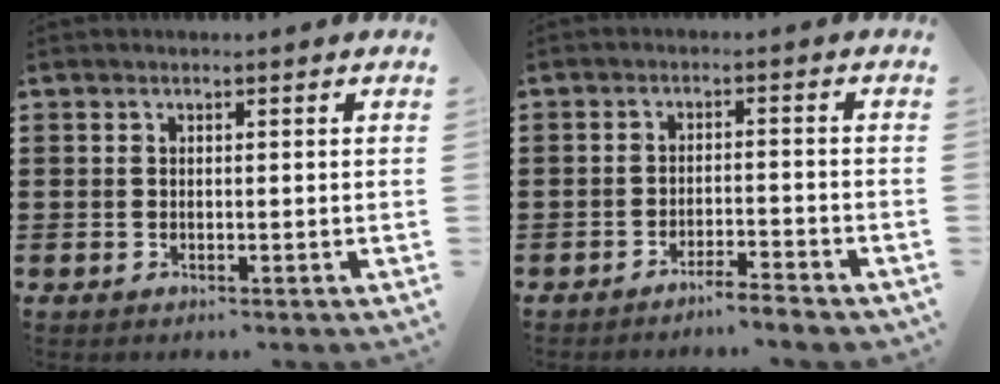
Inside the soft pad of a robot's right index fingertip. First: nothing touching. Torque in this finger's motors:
{"motor_torque": [1.15, 0.99, 0.06, 0.00]}